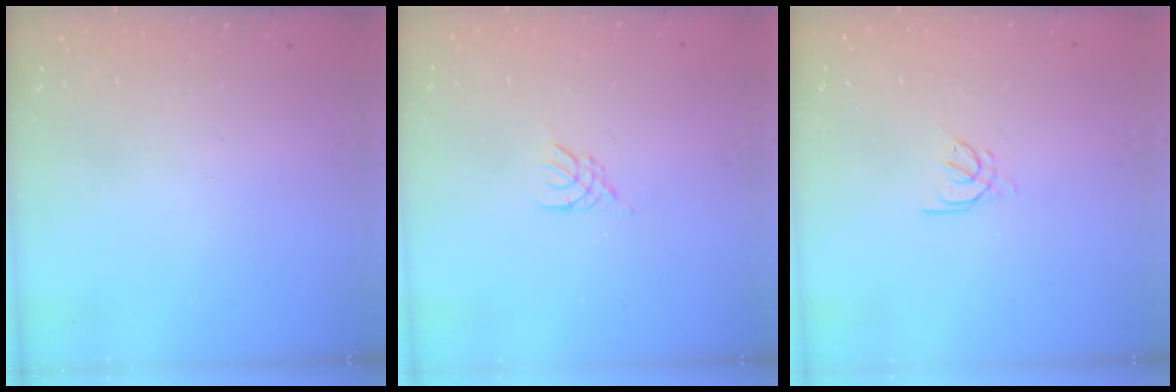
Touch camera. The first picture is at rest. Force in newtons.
{"total": 2.4, "press": 2.3, "slide": 0.5}
{"total": 3.7, "press": 3.6, "slide": 0.7}